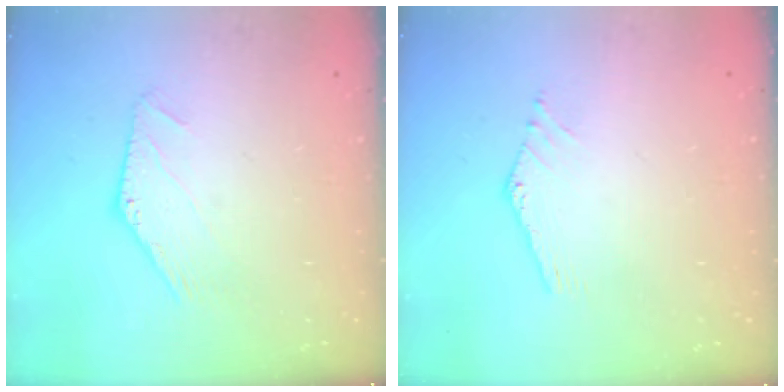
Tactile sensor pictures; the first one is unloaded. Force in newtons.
{"total": 0.0}